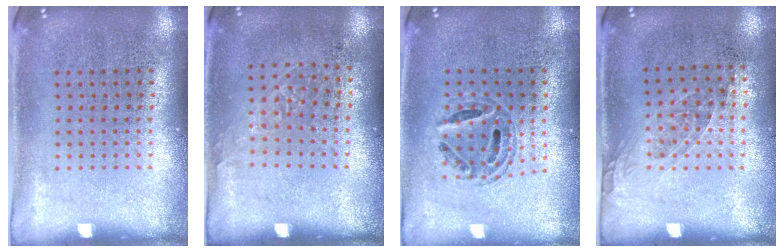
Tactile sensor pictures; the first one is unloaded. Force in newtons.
{"total": 0.8, "press": 0.7, "slide": 0.4}
{"total": 0.7, "press": 0.7, "slide": 0.3}
{"total": 1.0, "press": 0.7, "slide": 0.7}